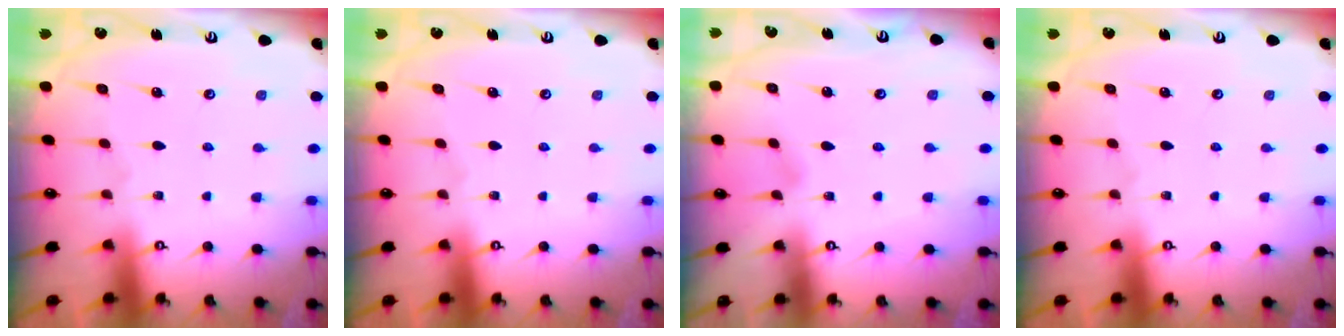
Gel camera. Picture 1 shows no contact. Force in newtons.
{"total": 0.0}
{"total": 2.4, "press": 2.4, "slide": 0.3}
{"total": 0.0}